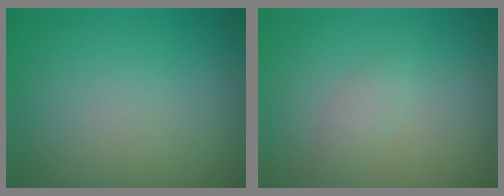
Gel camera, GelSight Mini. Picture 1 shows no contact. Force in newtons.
{"total": 1.0, "press": 1.0, "slide": 0.0}